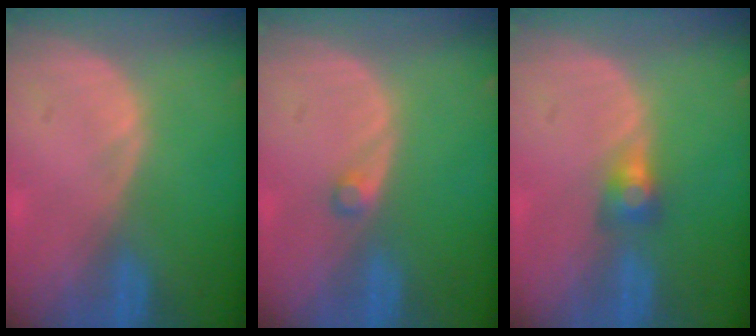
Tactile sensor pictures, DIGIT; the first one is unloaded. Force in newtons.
{"total": 1.2, "press": 1.2, "slide": 0.2}
{"total": 3.0, "press": 2.5, "slide": 1.6}